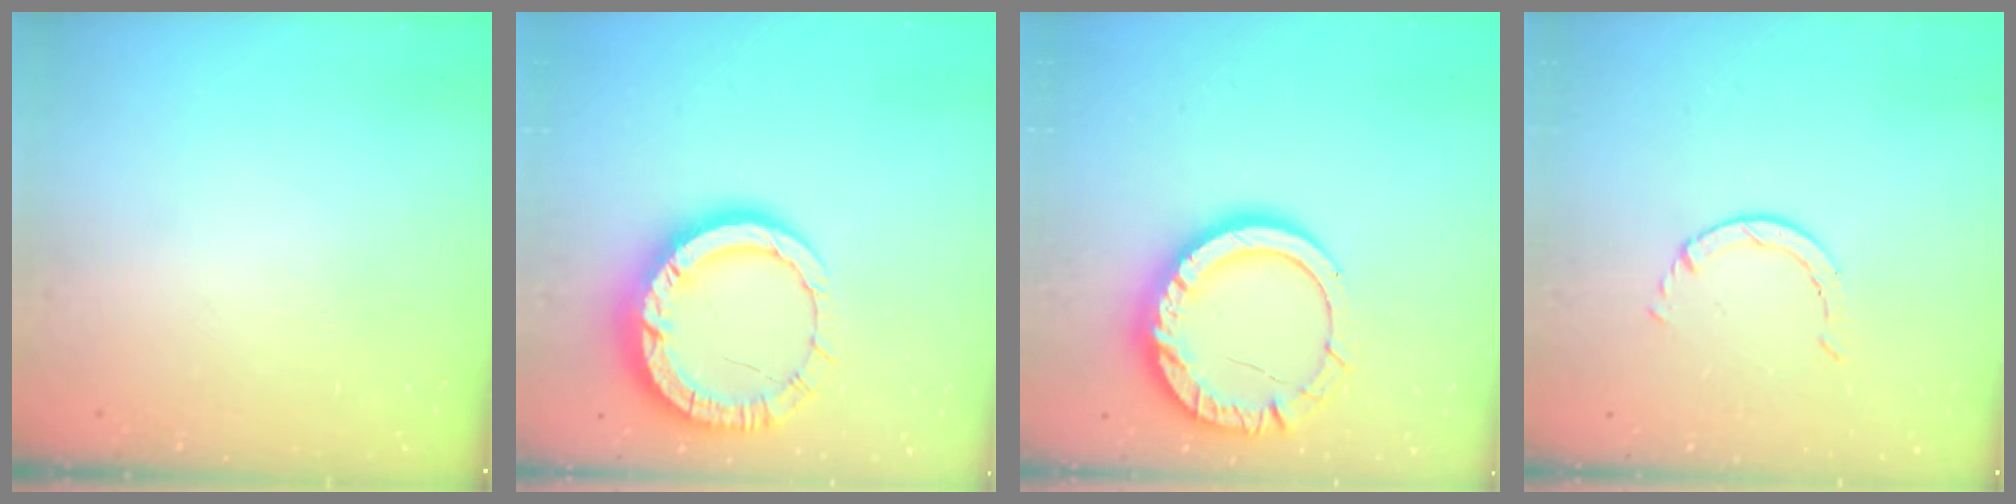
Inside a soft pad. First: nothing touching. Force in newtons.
{"total": 14.6, "press": 14.5, "slide": 1.4}
{"total": 16.2, "press": 16.0, "slide": 2.1}
{"total": 0.8, "press": 0.7, "slide": 0.1}